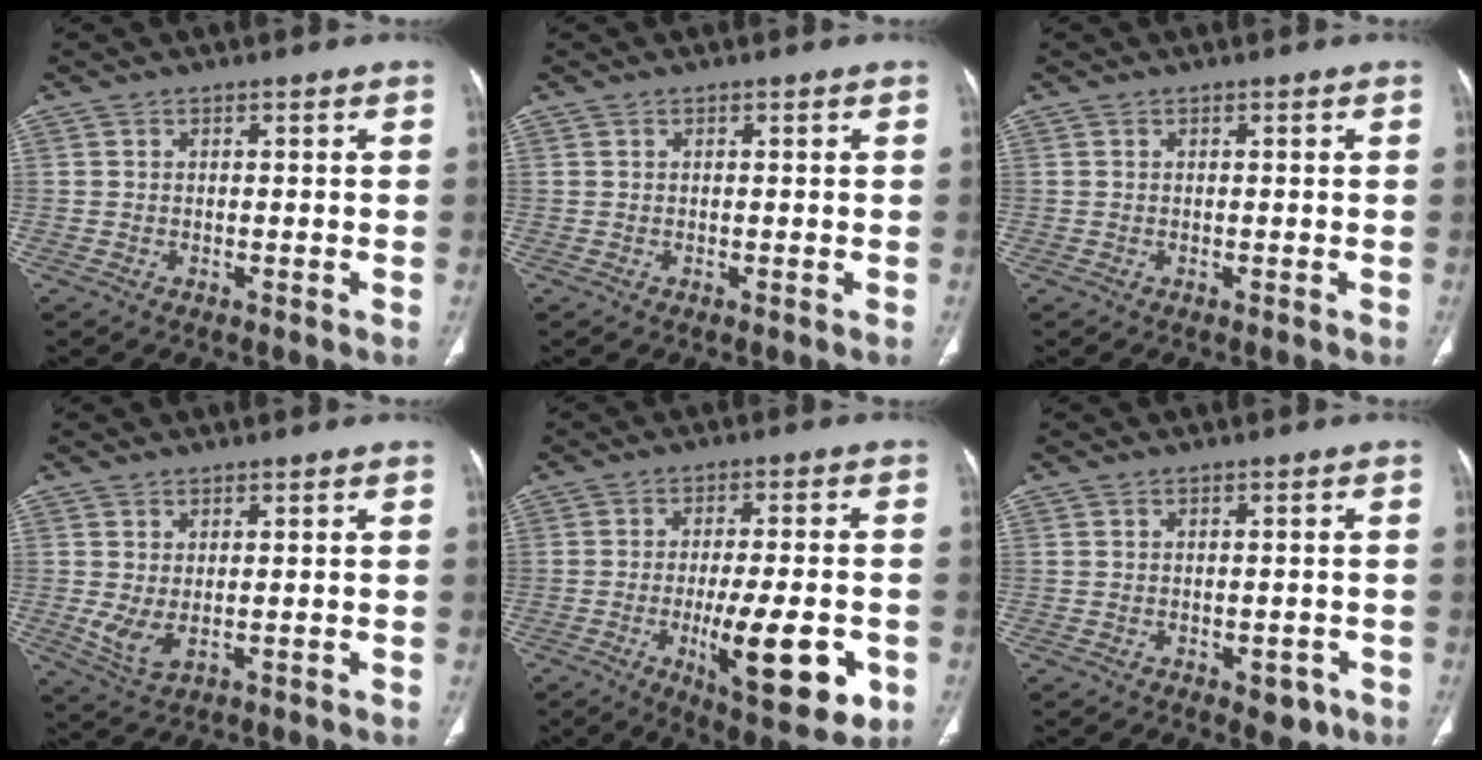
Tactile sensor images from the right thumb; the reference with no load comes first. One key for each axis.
{"total": 0.0}
{"total": 0.0}
{"total": 4.2, "fx": 0.2, "fy": 1.9, "fz": 3.7, "tx": -0.079, "ty": -0.008, "tz": 0.016}
{"total": 16.0, "fx": -4.7, "fy": 4.9, "fz": 14.5, "tx": -0.208, "ty": -0.006, "tz": -0.060}
{"total": 3.2, "fx": -1.3, "fy": 2.0, "fz": 2.2, "tx": -0.004, "ty": 0.003, "tz": -0.010}